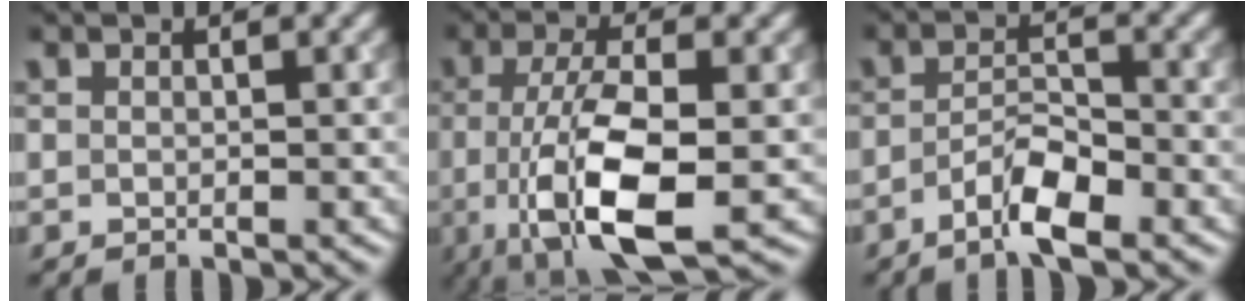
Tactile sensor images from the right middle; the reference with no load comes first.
{"total": 10.2, "force": [-2.7, 3.6, 9.2], "torque": [-0.180, -0.013, -0.047]}
{"total": 4.0, "force": [-2.3, 1.1, 3.0], "torque": [-0.060, 0.005, -0.047]}